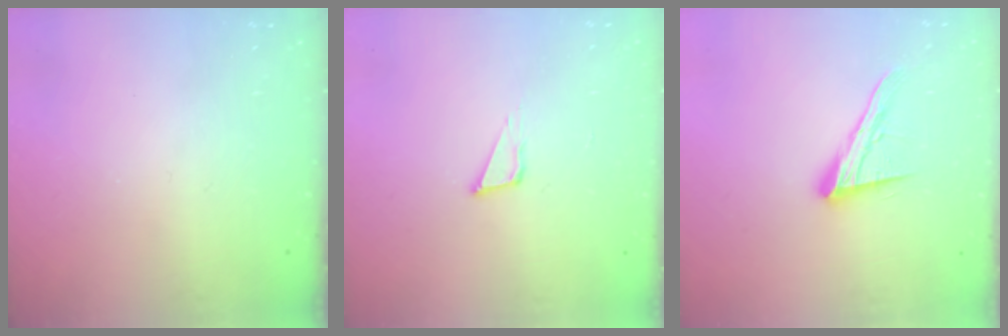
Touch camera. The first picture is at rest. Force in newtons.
{"total": 4.0, "press": 3.9, "slide": 0.8}
{"total": 13.4, "press": 13.3, "slide": 1.1}